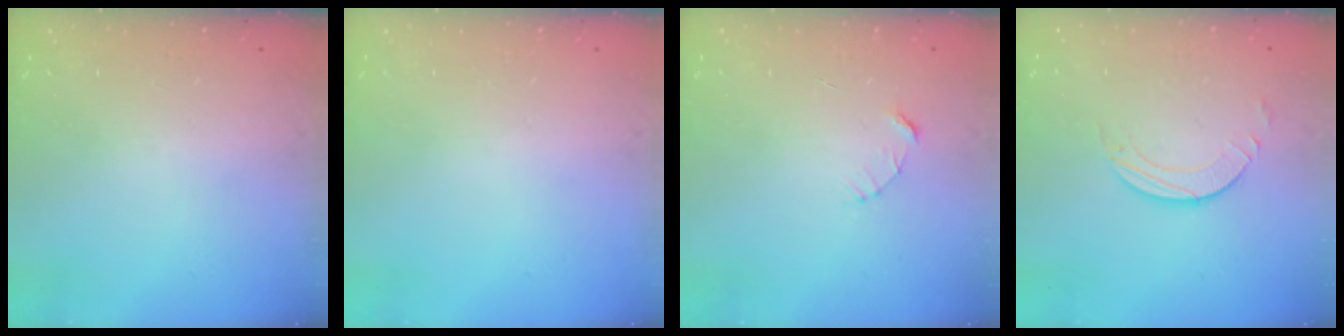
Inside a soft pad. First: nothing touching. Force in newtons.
{"total": 0.0}
{"total": 2.4, "press": 2.4, "slide": 0.2}
{"total": 2.7, "press": 2.7, "slide": 0.2}